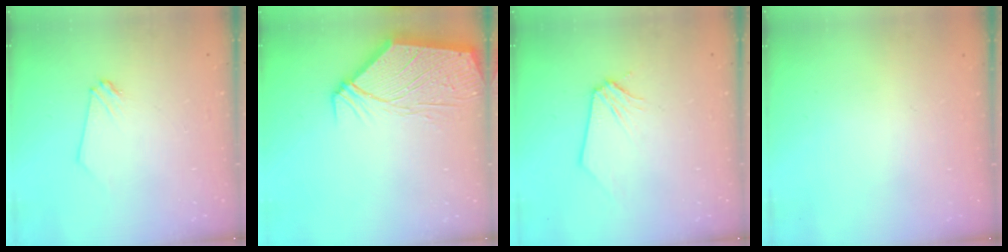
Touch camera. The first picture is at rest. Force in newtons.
{"total": 12.7, "press": 12.7, "slide": 1.4}
{"total": 0.0}
{"total": 0.7, "press": 0.7, "slide": 0.1}